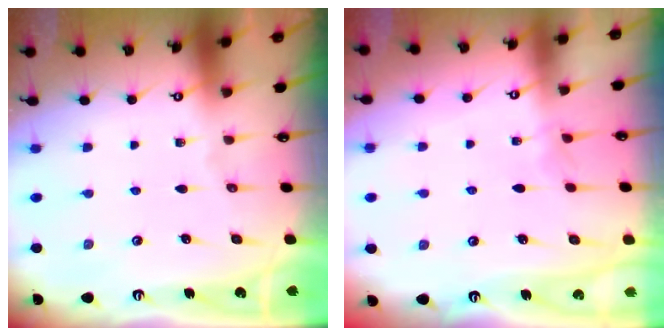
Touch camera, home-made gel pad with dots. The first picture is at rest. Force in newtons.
{"total": 2.8, "press": 2.8, "slide": 0.3}